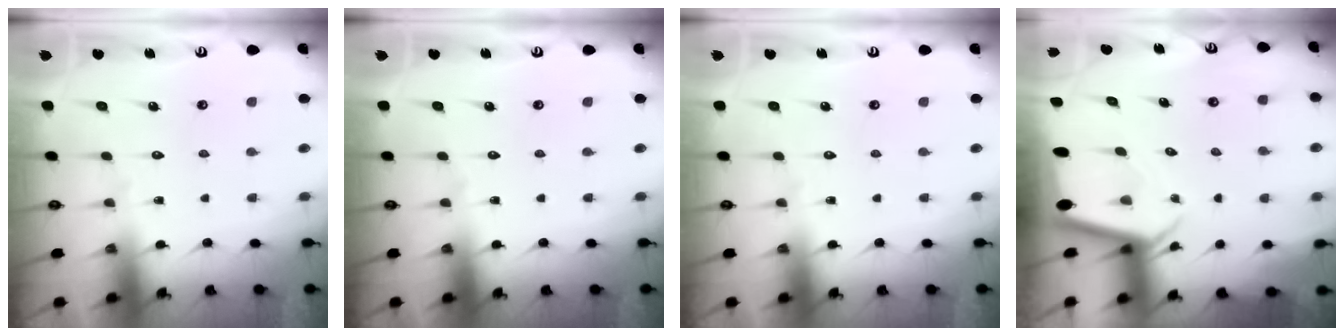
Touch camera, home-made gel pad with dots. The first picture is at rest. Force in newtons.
{"total": 0.0}
{"total": 0.0}
{"total": 2.3, "press": 2.3, "slide": 0.2}